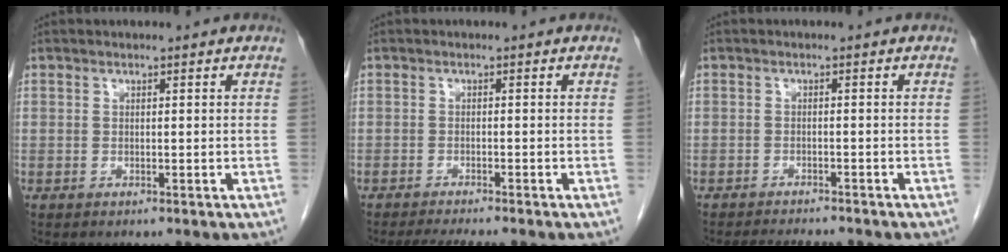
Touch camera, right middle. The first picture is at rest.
{"total": 4.6, "force": [-4.1, -0.2, 2.1], "torque": [-0.031, -0.013, -0.065]}
{"total": 5.0, "force": [-4.8, 0.4, 1.5], "torque": [-0.021, -0.010, -0.073]}